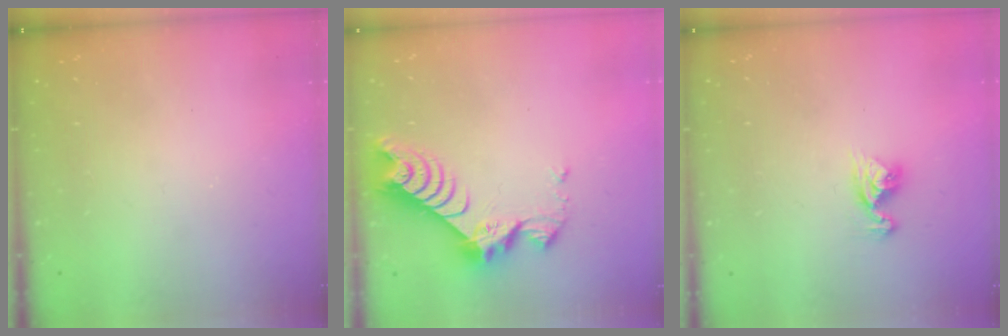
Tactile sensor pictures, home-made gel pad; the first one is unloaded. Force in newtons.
{"total": 9.3, "press": 9.2, "slide": 0.8}
{"total": 8.2, "press": 8.2, "slide": 0.8}